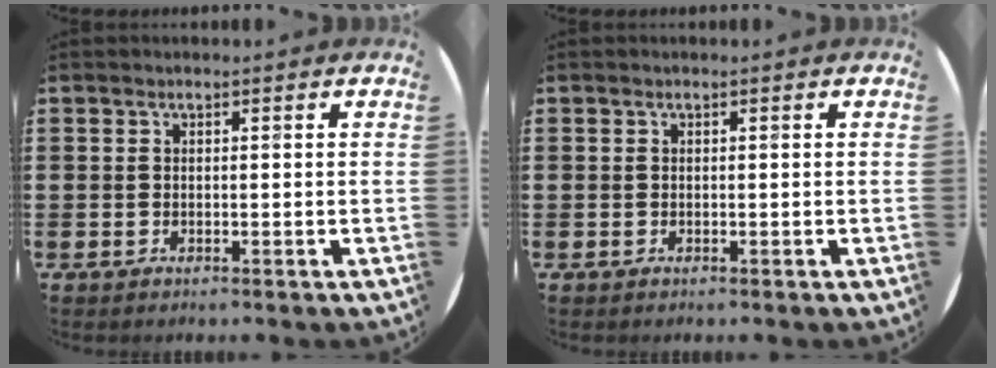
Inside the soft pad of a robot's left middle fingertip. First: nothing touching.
{"total": 0.0}